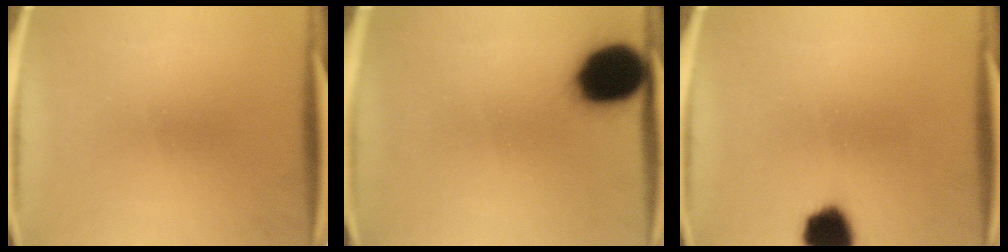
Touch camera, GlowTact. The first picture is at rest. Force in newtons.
{"total": 14.7}
{"total": 9.8}